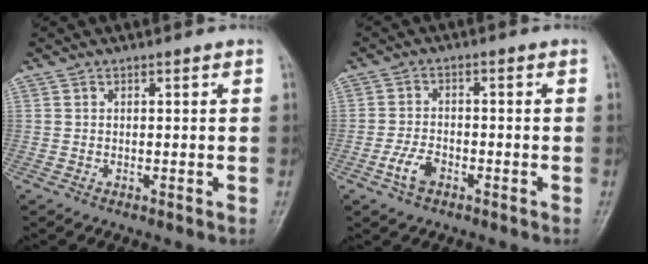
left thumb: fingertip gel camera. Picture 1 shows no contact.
{"total": 4.3, "force": [-2.2, 2.5, 2.7], "torque": [-0.054, 0.015, -0.045]}